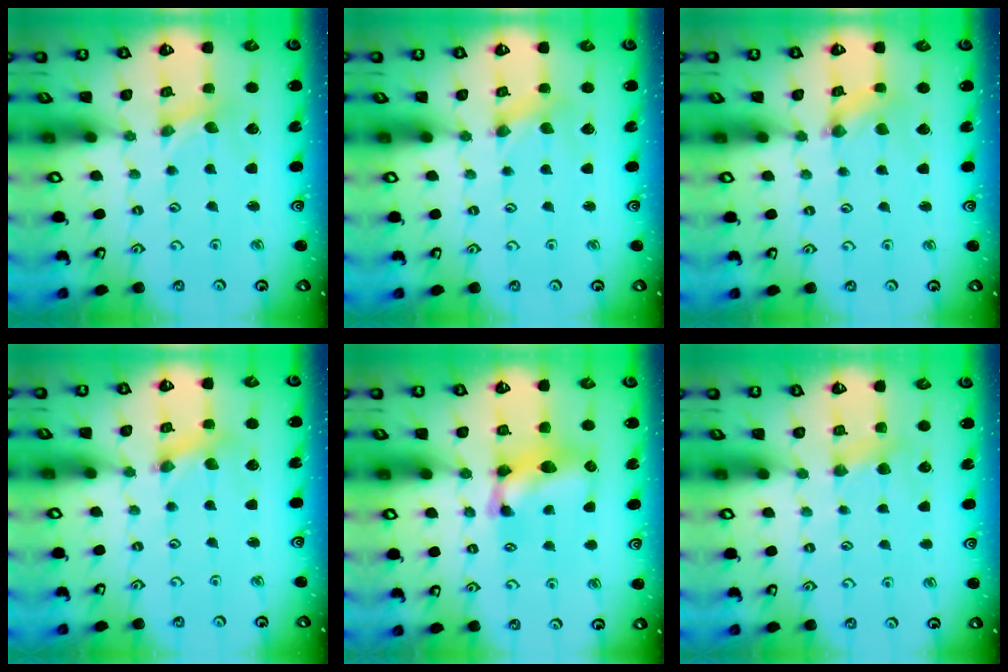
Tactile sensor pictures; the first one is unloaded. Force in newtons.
{"total": 0.0}
{"total": 1.1, "press": 1.1, "slide": 0.1}
{"total": 1.9, "press": 1.9, "slide": 0.3}
{"total": 12.2, "press": 12.2, "slide": 0.6}
{"total": 4.4, "press": 4.3, "slide": 0.6}